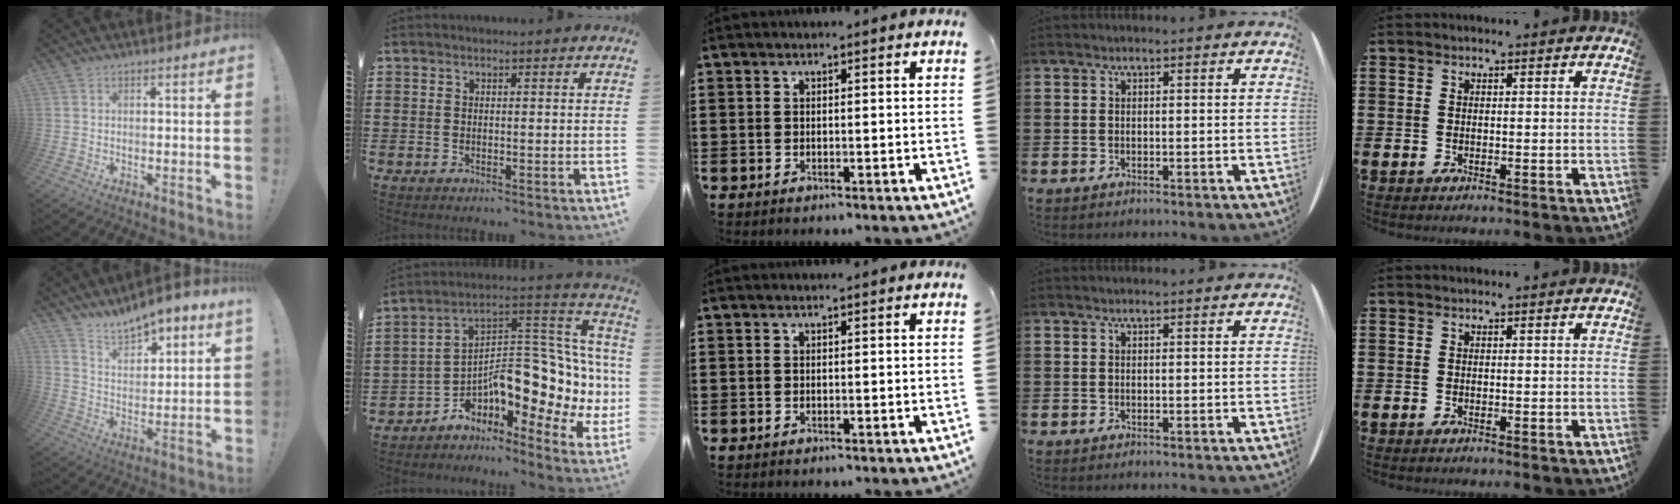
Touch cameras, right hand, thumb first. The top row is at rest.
{"thumb": {"total": 9.0, "force": [8.5, 2.0, 2.4], "torque": [-0.043, -0.070, 0.155]}, "index": {"total": 9.4, "force": [-1.3, 5.4, 7.7], "torque": [-0.104, -0.053, -0.037]}}